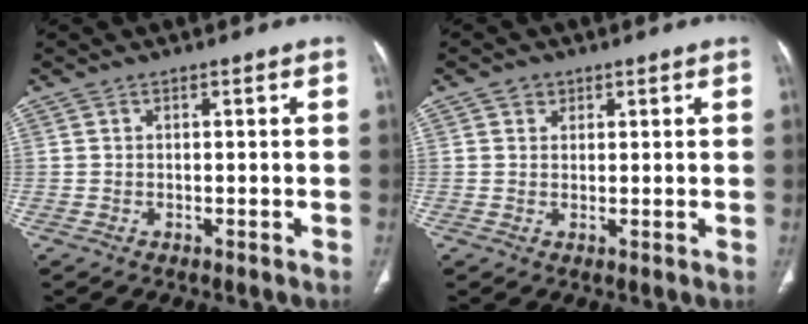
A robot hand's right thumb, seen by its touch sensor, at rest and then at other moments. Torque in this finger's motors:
{"motor_torque": [0.00, 0.00, 0.13, -0.20, 0.00]}